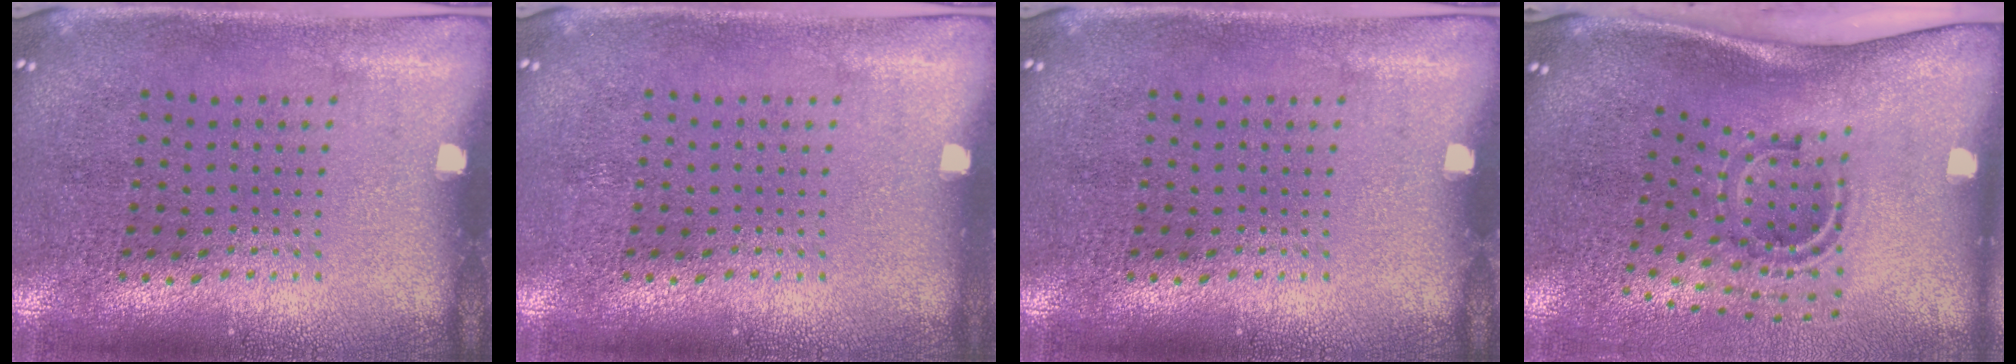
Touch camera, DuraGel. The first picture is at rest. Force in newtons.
{"total": 0.0}
{"total": 0.0}
{"total": 2.1, "press": 1.2, "slide": 1.7}